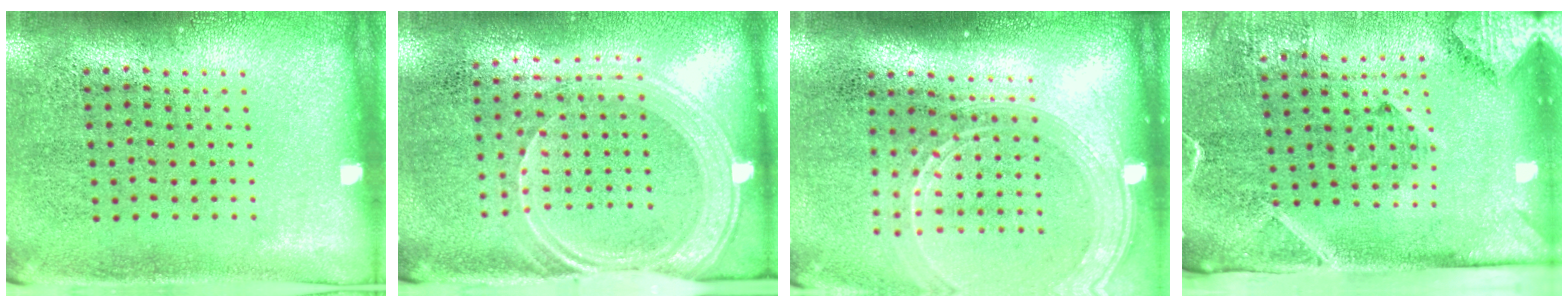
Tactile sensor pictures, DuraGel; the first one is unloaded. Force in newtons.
{"total": 1.9, "press": 1.6, "slide": 1.0}
{"total": 1.9, "press": 1.7, "slide": 0.8}
{"total": 2.9, "press": 2.1, "slide": 2.0}